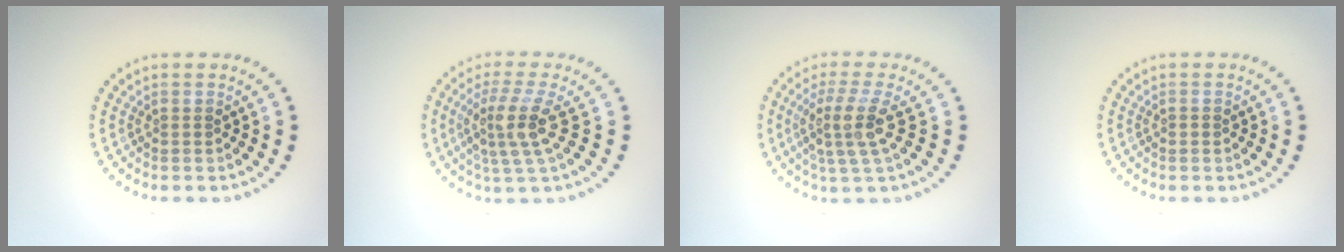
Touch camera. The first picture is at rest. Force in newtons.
{"total": 3.9, "press": 2.9, "slide": 2.6}
{"total": 3.7, "press": 2.7, "slide": 2.6}
{"total": 0.5, "press": 0.5, "slide": 0.1}